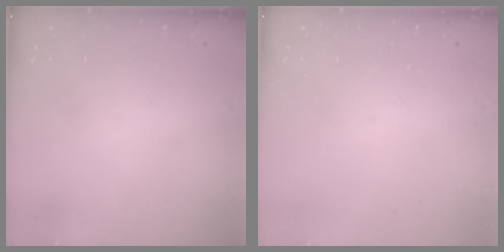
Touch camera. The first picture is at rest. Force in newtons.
{"total": 0.0}